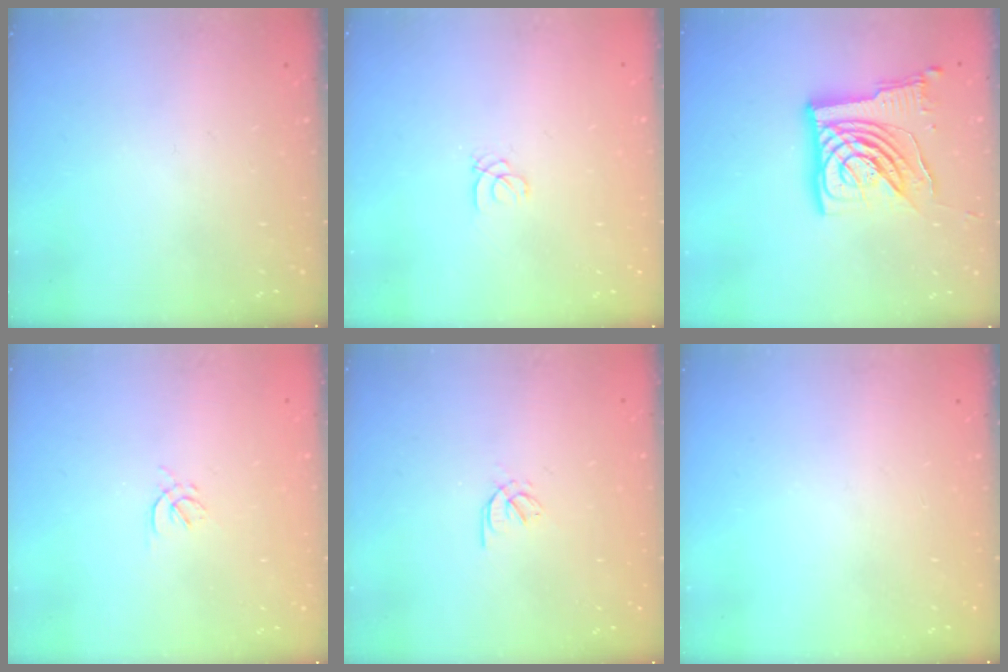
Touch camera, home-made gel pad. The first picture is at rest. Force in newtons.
{"total": 1.0, "press": 1.0, "slide": 0.1}
{"total": 16.6, "press": 16.4, "slide": 2.1}
{"total": 1.7, "press": 1.6, "slide": 0.6}
{"total": 2.0, "press": 1.9, "slide": 0.6}
{"total": 0.0}